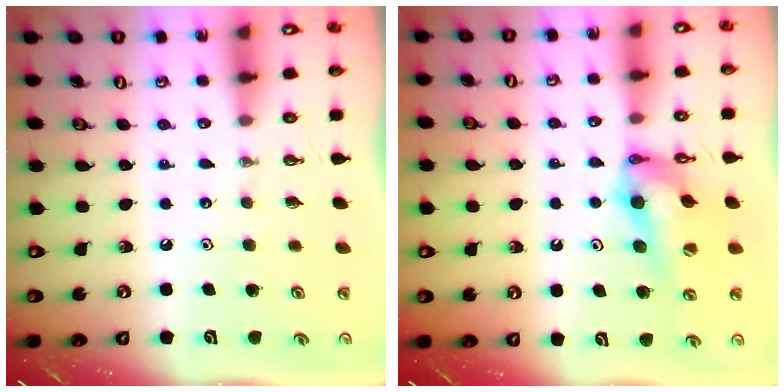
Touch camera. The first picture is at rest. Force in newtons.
{"total": 12.3, "press": 11.7, "slide": 3.7}